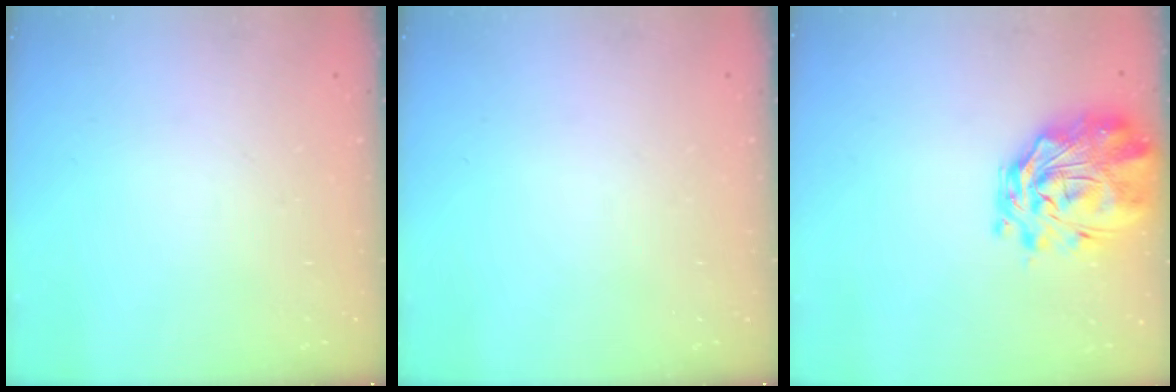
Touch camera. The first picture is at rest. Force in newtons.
{"total": 0.0}
{"total": 3.5, "press": 3.1, "slide": 1.6}